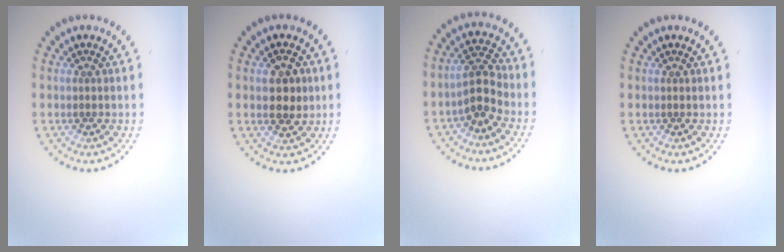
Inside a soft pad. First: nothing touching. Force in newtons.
{"total": 2.9, "press": 2.8, "slide": 0.4}
{"total": 2.9, "press": 2.7, "slide": 1.2}
{"total": 0.0}